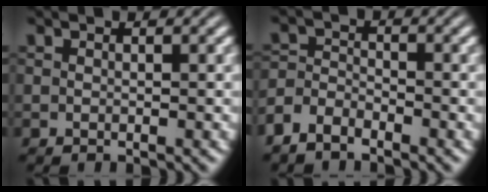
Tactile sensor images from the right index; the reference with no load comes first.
{"total": 3.0, "force": [-2.4, 1.5, 0.9], "torque": [-0.011, -0.015, -0.040]}